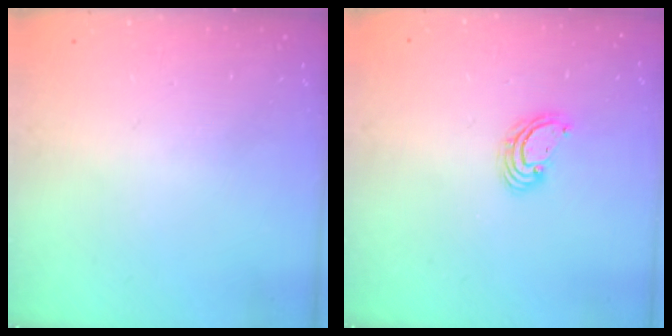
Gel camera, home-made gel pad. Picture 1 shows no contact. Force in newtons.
{"total": 3.3, "press": 3.3, "slide": 0.2}